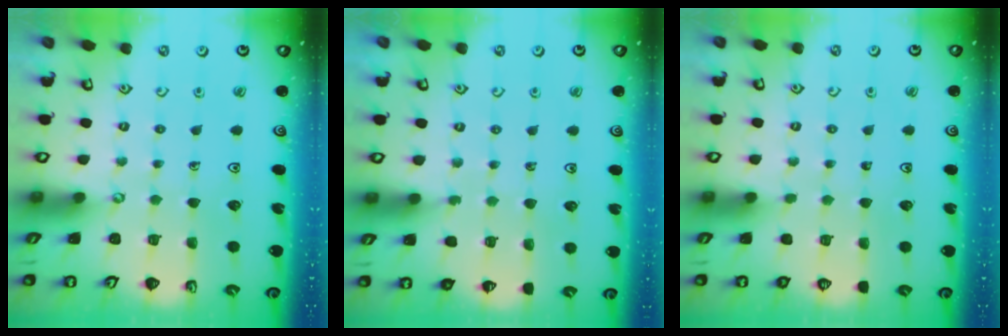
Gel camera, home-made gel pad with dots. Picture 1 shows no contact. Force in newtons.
{"total": 4.7, "press": 4.6, "slide": 0.8}
{"total": 0.0}